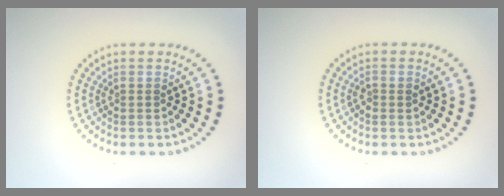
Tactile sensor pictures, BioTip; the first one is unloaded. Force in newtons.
{"total": 0.8, "press": 0.8, "slide": 0.0}